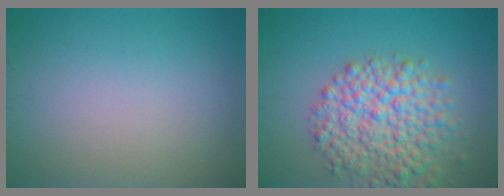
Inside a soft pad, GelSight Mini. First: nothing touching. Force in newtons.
{"total": 7.0, "press": 7.0, "slide": 0.3}